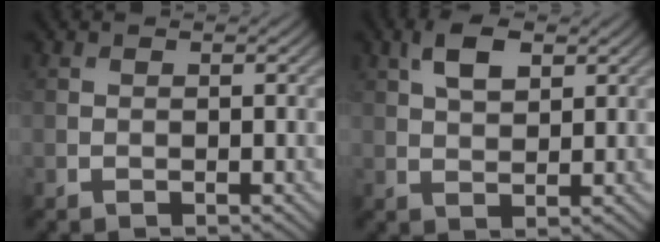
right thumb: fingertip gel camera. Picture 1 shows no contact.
{"total": 4.6, "force": [2.2, 2.3, 3.4], "torque": [-0.073, 0.005, 0.039]}